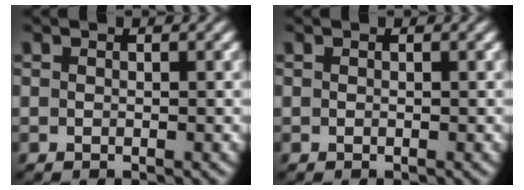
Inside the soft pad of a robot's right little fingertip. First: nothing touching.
{"total": 0.0}